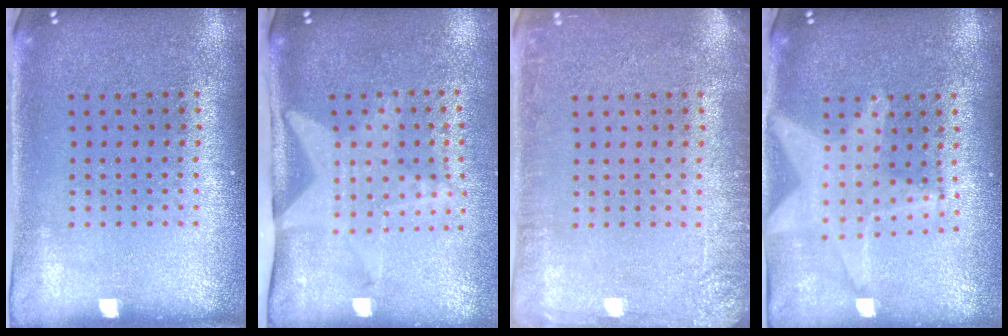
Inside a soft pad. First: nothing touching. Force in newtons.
{"total": 2.0, "press": 1.5, "slide": 1.4}
{"total": 2.1, "press": 2.1, "slide": 0.3}
{"total": 1.9, "press": 1.6, "slide": 1.0}